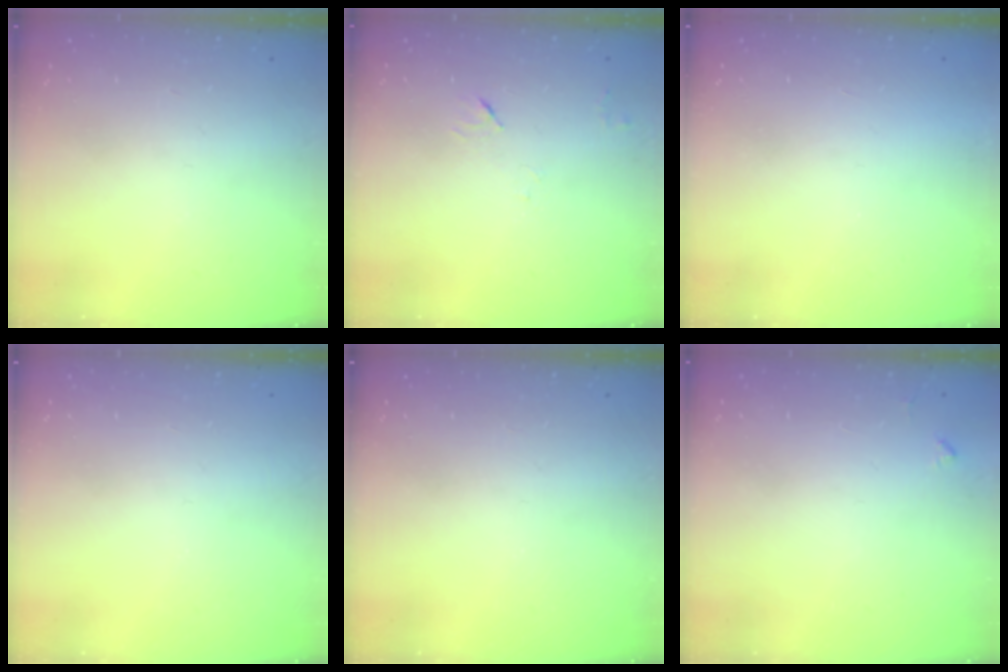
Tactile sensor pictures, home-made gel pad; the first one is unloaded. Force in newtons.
{"total": 3.7, "press": 3.6, "slide": 0.5}
{"total": 1.6, "press": 1.6, "slide": 0.1}
{"total": 0.0}
{"total": 0.0}
{"total": 3.5, "press": 3.5, "slide": 0.5}